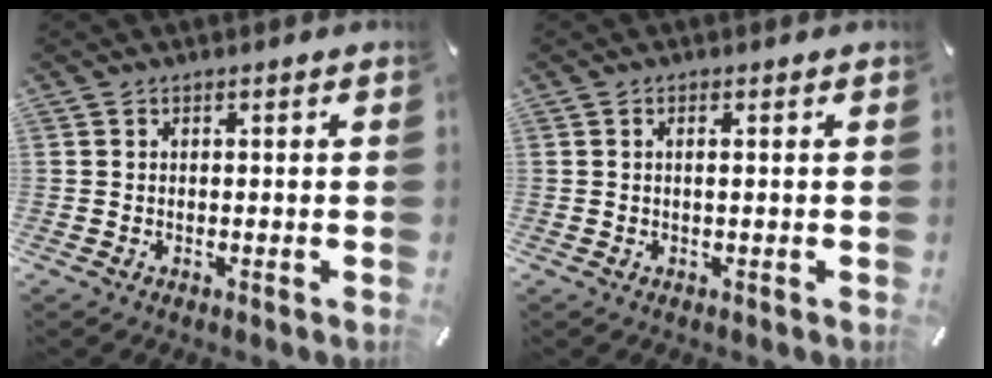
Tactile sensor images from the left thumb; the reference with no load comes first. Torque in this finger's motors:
{"motor_torque": [-0.29, -0.12, 0.05, 0.15, -0.01]}